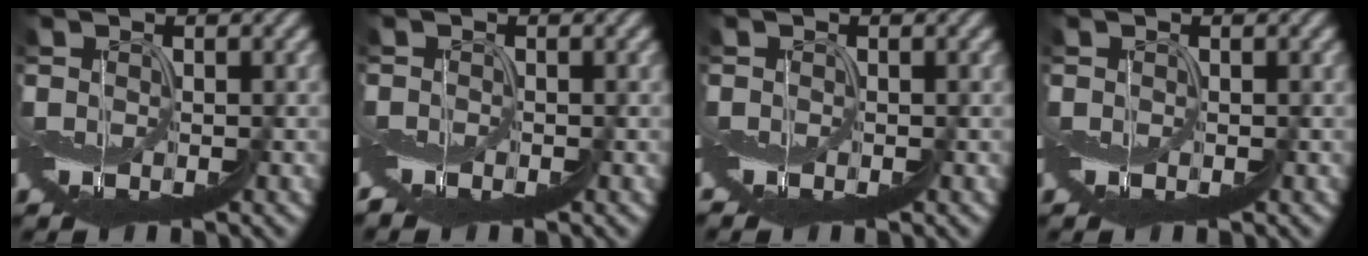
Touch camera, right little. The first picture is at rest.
{"total": 1.7, "force": [-1.7, 0.2, 0.1], "torque": [0.000, -0.003, -0.033]}
{"total": 1.6, "force": [-1.1, 0.8, 0.7], "torque": [-0.011, -0.007, -0.019]}
{"total": 0.0}